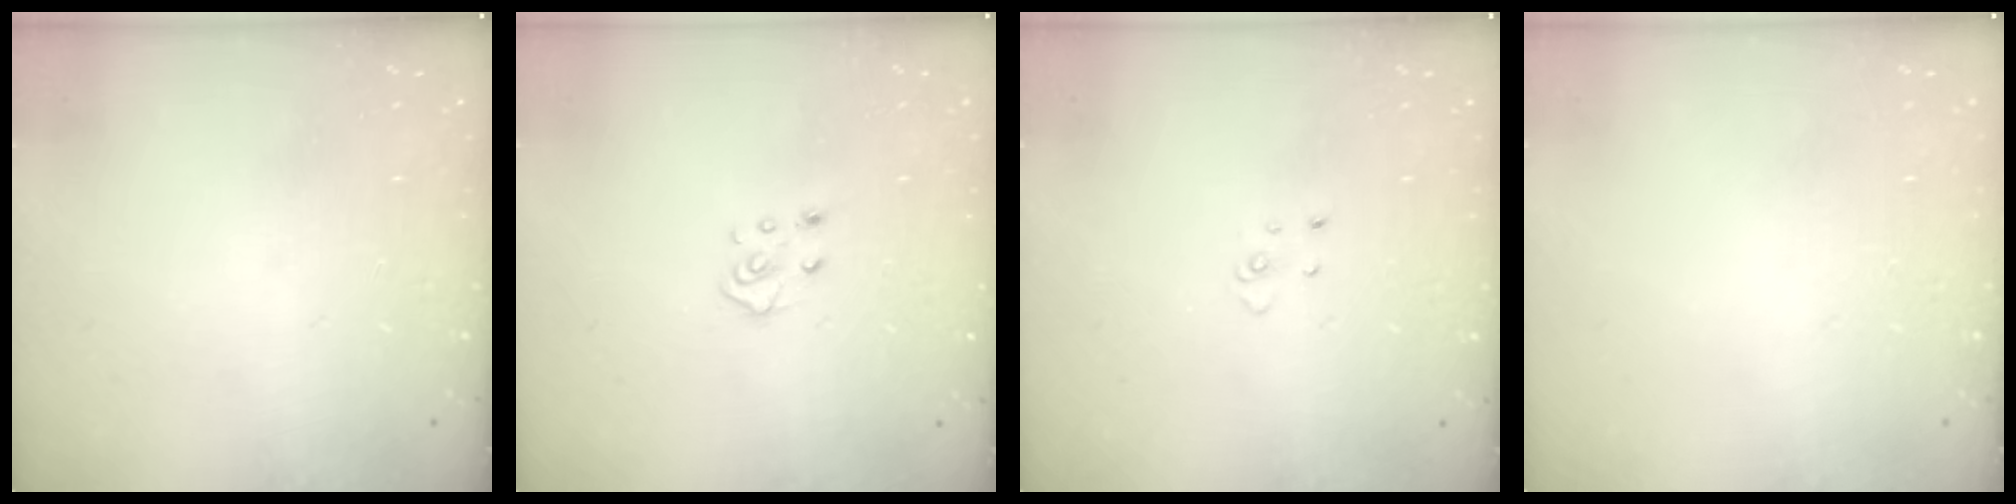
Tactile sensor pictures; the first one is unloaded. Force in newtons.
{"total": 4.8, "press": 4.8, "slide": 0.4}
{"total": 2.9, "press": 2.9, "slide": 0.2}
{"total": 0.0}